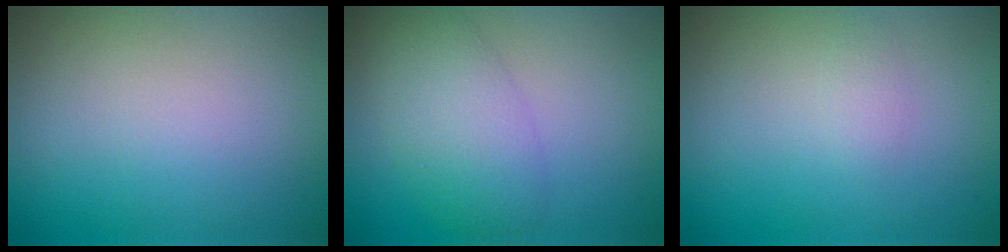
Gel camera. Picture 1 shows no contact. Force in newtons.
{"total": 4.5, "press": 4.5, "slide": 0.1}
{"total": 0.8, "press": 0.8, "slide": 0.0}